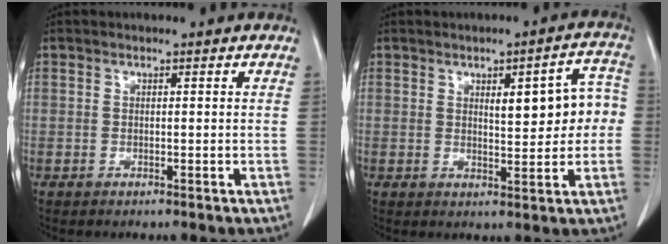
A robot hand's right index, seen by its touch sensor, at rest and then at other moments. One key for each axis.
{"total": 8.2, "fx": 1.0, "fy": 2.8, "fz": 7.6, "tx": -0.094, "ty": 0.027, "tz": 0.017}